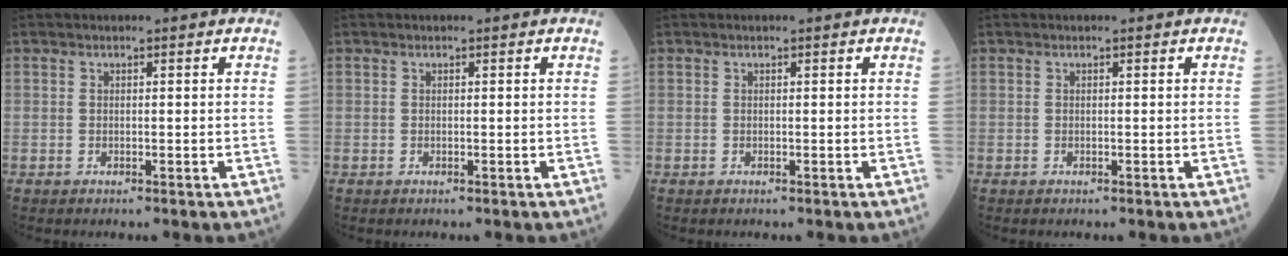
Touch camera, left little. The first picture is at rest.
{"total": 0.0}
{"total": 0.0}
{"total": 0.0}